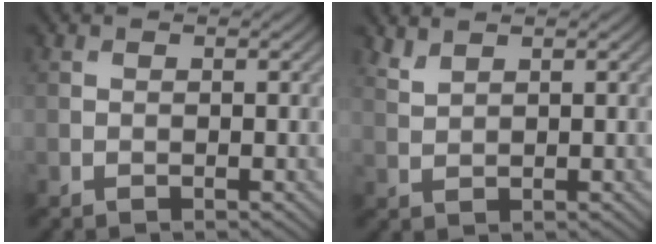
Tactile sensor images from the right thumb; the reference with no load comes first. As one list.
[{"total": 1.9, "force": [1.7, 0.4, 0.8], "torque": [-0.028, 0.002, 0.042]}]